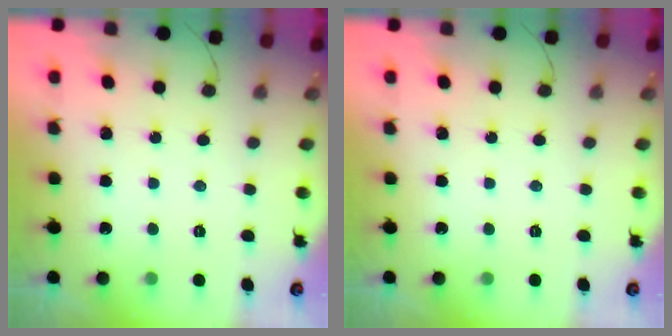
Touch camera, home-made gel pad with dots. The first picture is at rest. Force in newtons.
{"total": 0.0}